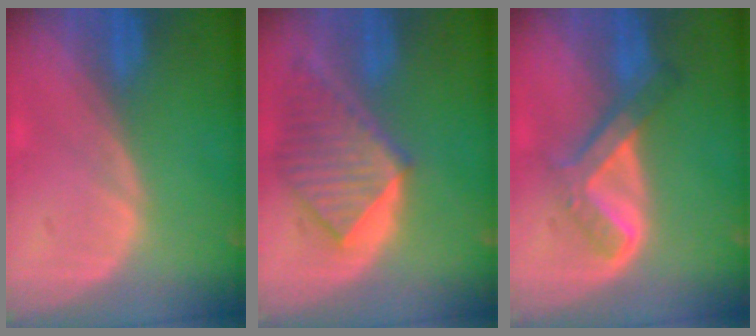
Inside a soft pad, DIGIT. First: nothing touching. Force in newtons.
{"total": 8.3, "press": 7.6, "slide": 3.4}
{"total": 6.5, "press": 5.5, "slide": 3.3}